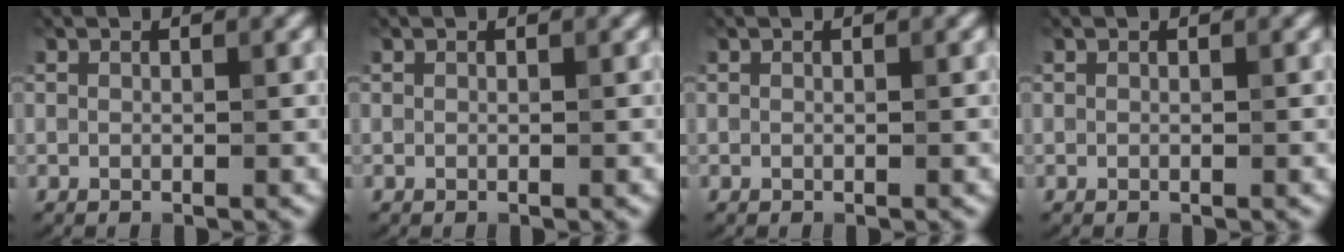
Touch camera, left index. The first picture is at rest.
{"total": 0.0}
{"total": 0.0}
{"total": 0.0}